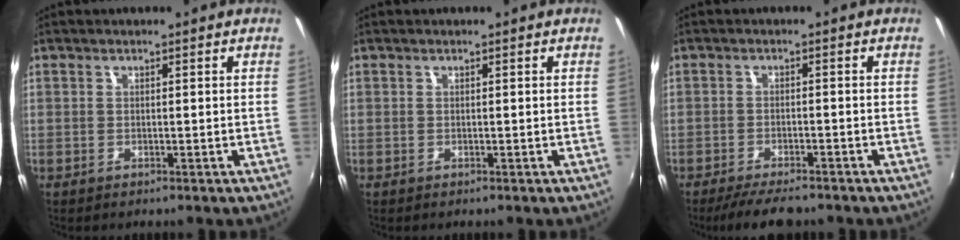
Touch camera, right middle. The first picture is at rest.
{"total": 0.0}
{"total": 7.2, "force": [-6.0, 1.5, 3.6], "torque": [-0.083, -0.020, -0.100]}